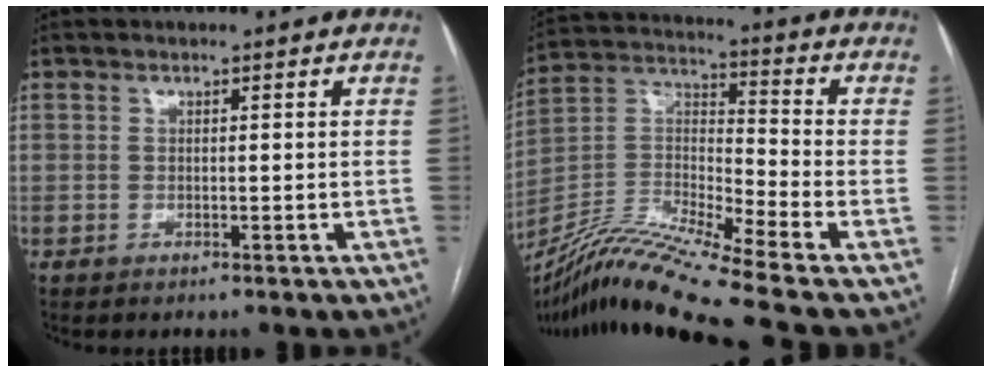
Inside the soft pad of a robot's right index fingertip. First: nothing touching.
{"total": 17.1, "force": [-14.1, -1.5, 9.7], "torque": [-0.204, -0.007, -0.265]}